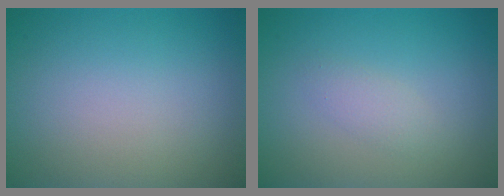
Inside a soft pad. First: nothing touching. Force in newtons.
{"total": 1.4, "press": 1.4, "slide": 0.0}